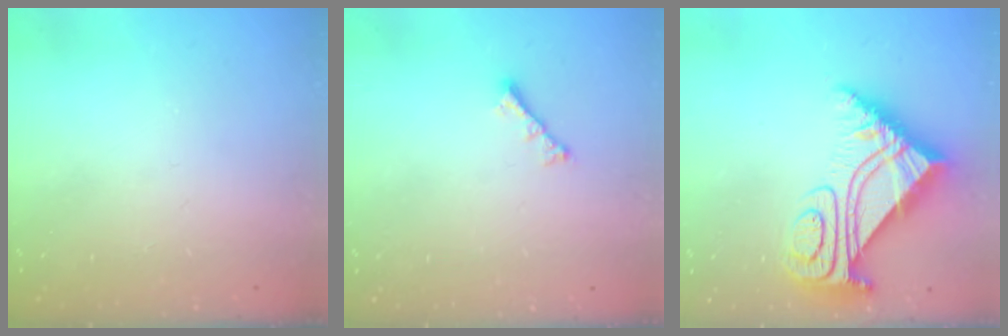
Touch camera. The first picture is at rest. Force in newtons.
{"total": 2.8, "press": 2.7, "slide": 0.6}
{"total": 11.0, "press": 10.9, "slide": 1.0}